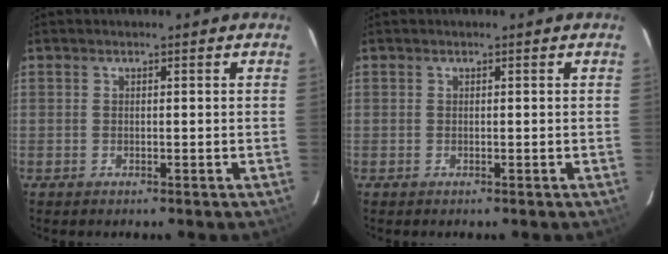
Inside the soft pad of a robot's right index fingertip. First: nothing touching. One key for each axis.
{"total": 0.0}